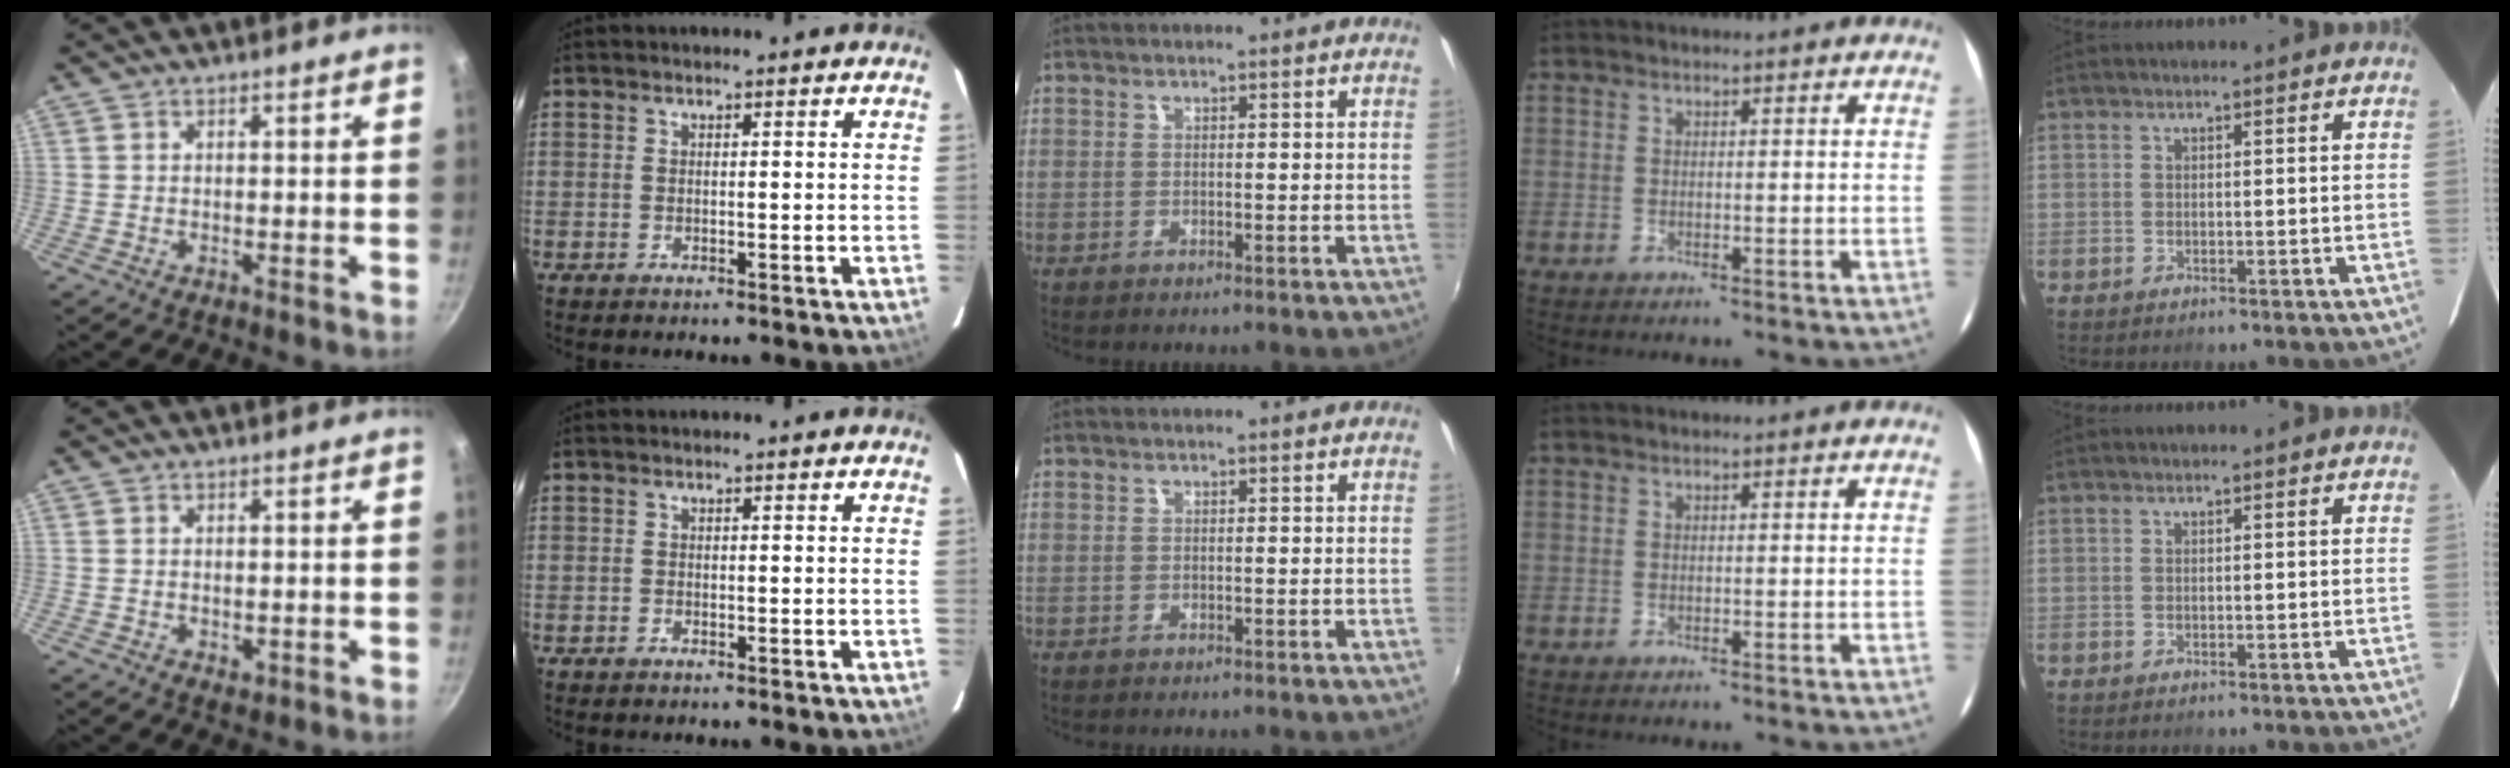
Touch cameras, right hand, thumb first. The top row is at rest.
{"thumb": {"total": 1.4, "force": [0.0, 1.0, 1.0], "torque": [-0.013, -0.003, 0.001]}, "index": {"total": 0.6, "force": [-0.5, 0.3, 0.1], "torque": [-0.002, -0.001, -0.010]}}